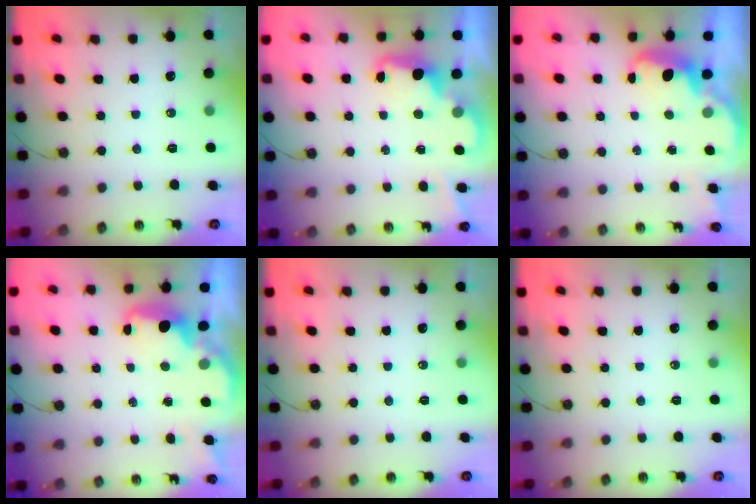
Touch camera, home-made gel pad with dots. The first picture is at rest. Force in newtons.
{"total": 2.4, "press": 2.3, "slide": 0.5}
{"total": 2.7, "press": 2.6, "slide": 0.7}
{"total": 3.0, "press": 2.9, "slide": 0.6}
{"total": 0.0}
{"total": 0.0}